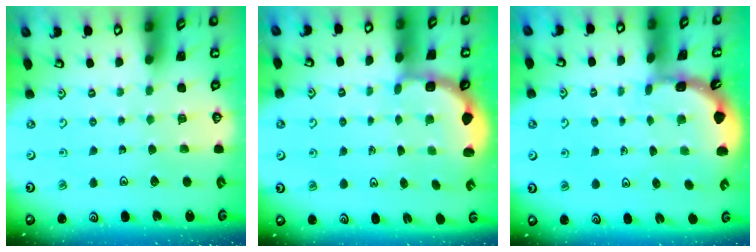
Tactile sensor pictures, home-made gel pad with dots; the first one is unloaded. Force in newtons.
{"total": 2.8, "press": 2.5, "slide": 1.4}
{"total": 1.6, "press": 1.6, "slide": 0.3}